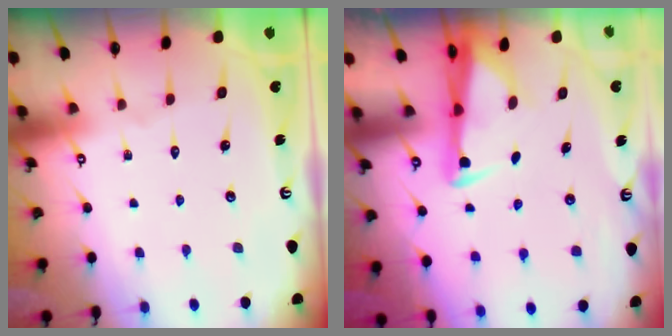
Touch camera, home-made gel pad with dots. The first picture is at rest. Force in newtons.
{"total": 2.9, "press": 2.9, "slide": 0.6}